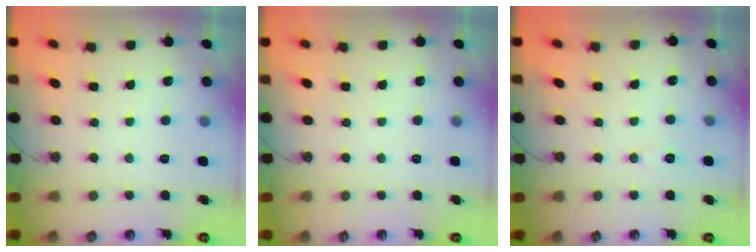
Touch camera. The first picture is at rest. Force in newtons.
{"total": 0.0}
{"total": 6.3, "press": 4.5, "slide": 4.4}